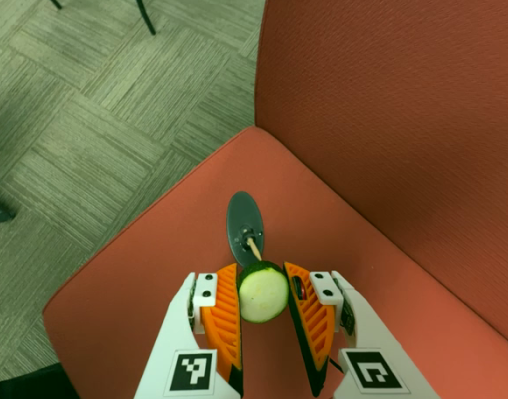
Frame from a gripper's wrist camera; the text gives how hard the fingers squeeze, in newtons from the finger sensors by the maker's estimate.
{"total": 9.8, "left": 10.5, "right": 9.1}